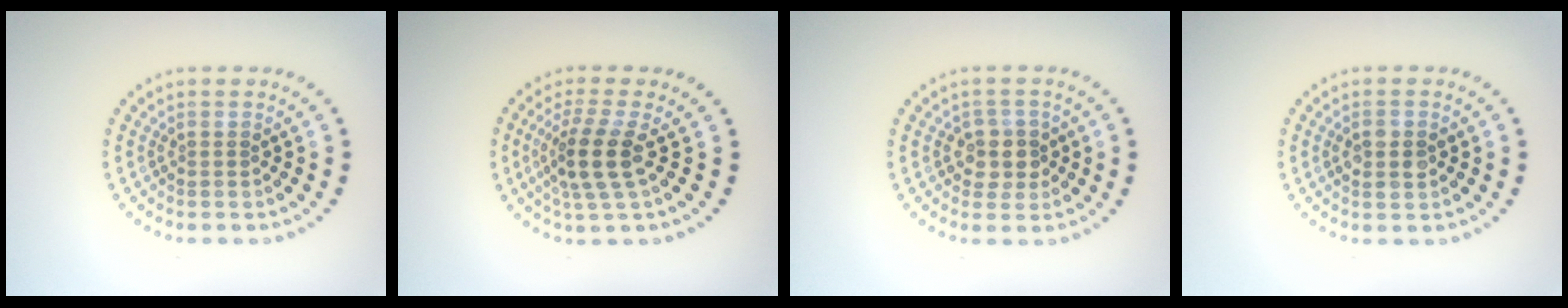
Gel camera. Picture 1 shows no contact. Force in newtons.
{"total": 3.9, "press": 3.0, "slide": 2.4}
{"total": 2.6, "press": 2.3, "slide": 1.1}
{"total": 2.5, "press": 2.5, "slide": 0.1}